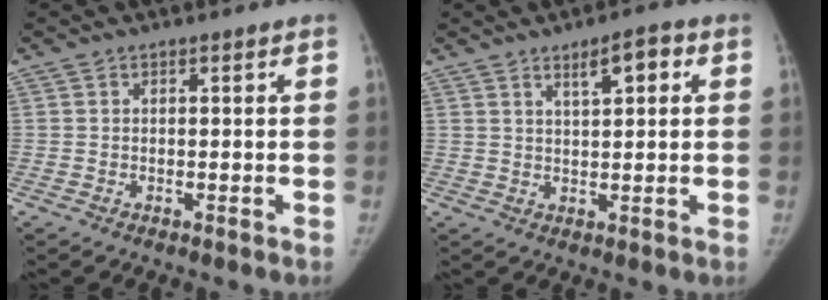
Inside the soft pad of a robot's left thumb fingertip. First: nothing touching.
{"total": 5.1, "force": [2.3, 1.8, 4.2], "torque": [-0.058, -0.006, 0.036]}